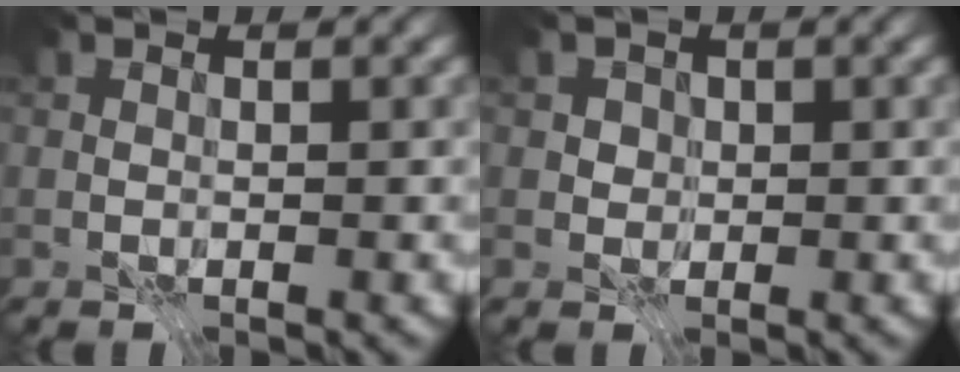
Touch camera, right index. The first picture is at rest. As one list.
[{"total": 1.4, "force": [0.4, 1.3, 0.4], "torque": [-0.001, -0.002, 0.011]}]